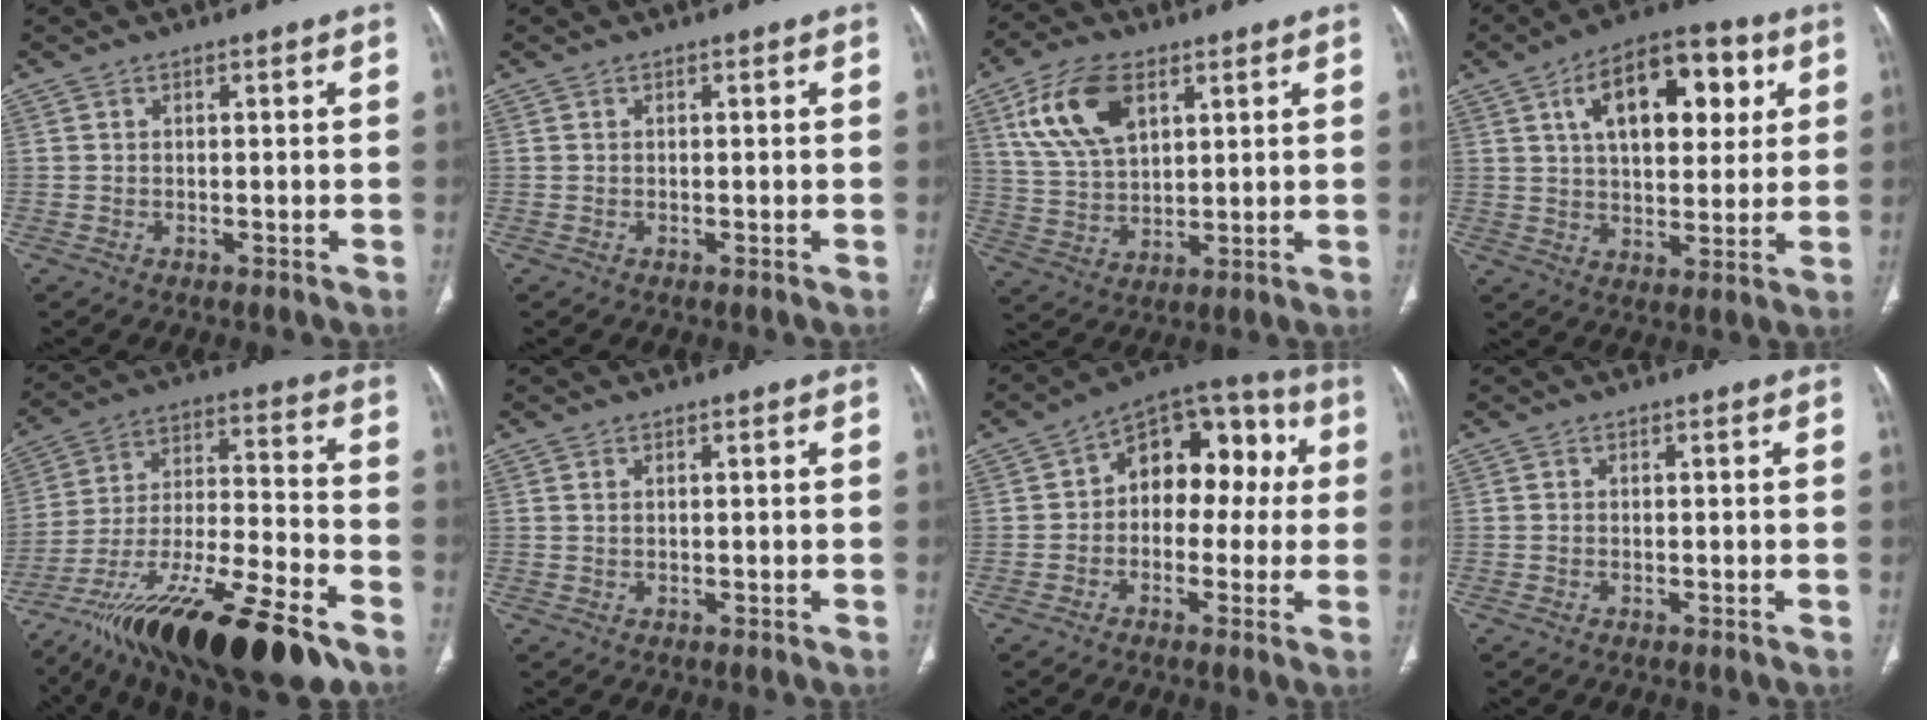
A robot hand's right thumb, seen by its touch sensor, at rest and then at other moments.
{"total": 0.0}
{"total": 13.5, "force": [6.0, 7.5, 9.5], "torque": [-0.173, -0.012, 0.120]}
{"total": 17.9, "force": [6.2, 9.4, 13.9], "torque": [-0.172, 0.000, 0.096]}
{"total": 28.4, "force": [-18.1, 7.8, 20.4], "torque": [-0.325, 0.050, -0.306]}
{"total": 0.5, "force": [0.3, 0.2, 0.4], "torque": [-0.010, 0.002, 0.008]}
{"total": 14.5, "force": [1.3, 9.6, 10.8], "torque": [-0.091, 0.051, 0.002]}
{"total": 0.0}